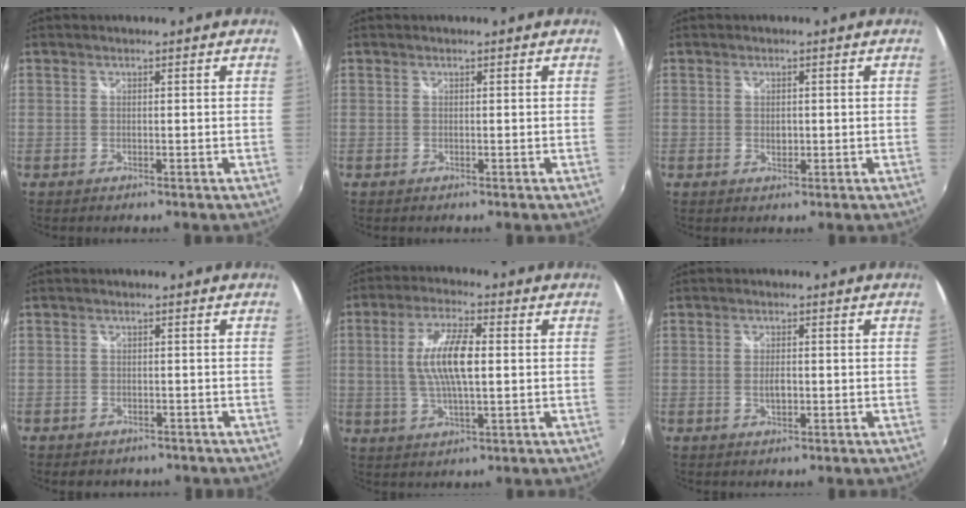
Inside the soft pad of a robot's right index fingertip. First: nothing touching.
{"total": 0.0}
{"total": 1.5, "force": [-0.1, 1.2, 1.0], "torque": [-0.014, 0.000, -0.002]}
{"total": 3.0, "force": [-2.2, 1.9, 0.8], "torque": [-0.022, -0.008, -0.031]}
{"total": 9.8, "force": [0.6, 2.8, 9.4], "torque": [-0.184, 0.004, 0.012]}
{"total": 2.3, "force": [-0.4, 1.1, 2.0], "torque": [-0.035, -0.002, -0.007]}